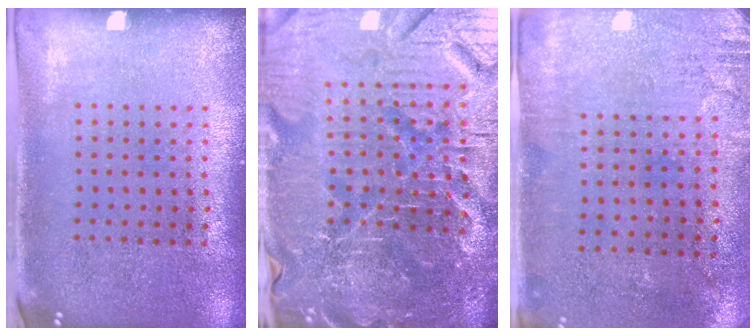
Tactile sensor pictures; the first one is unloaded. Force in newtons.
{"total": 6.0, "press": 5.5, "slide": 2.3}
{"total": 2.8, "press": 2.3, "slide": 1.6}